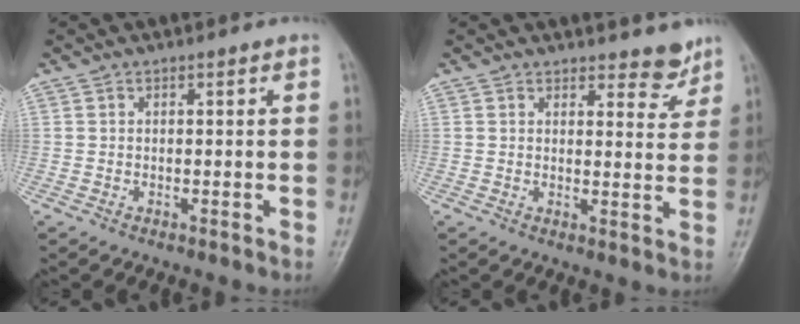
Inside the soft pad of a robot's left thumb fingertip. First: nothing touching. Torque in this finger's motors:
{"motor_torque": [0.65, 0.11, 0.26, -0.50, 0.08]}